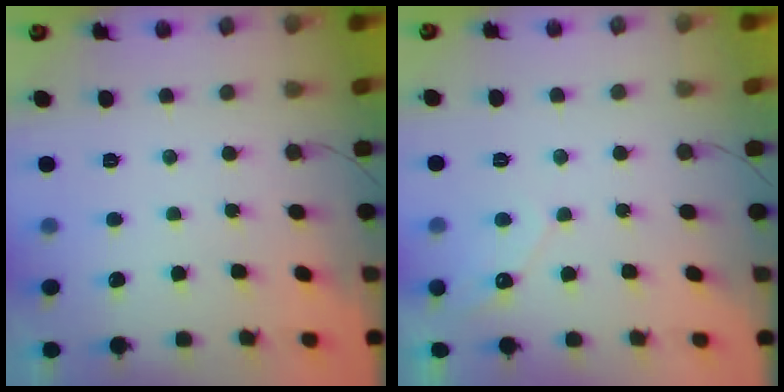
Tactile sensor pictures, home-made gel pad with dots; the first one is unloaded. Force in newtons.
{"total": 4.0, "press": 4.0, "slide": 0.2}